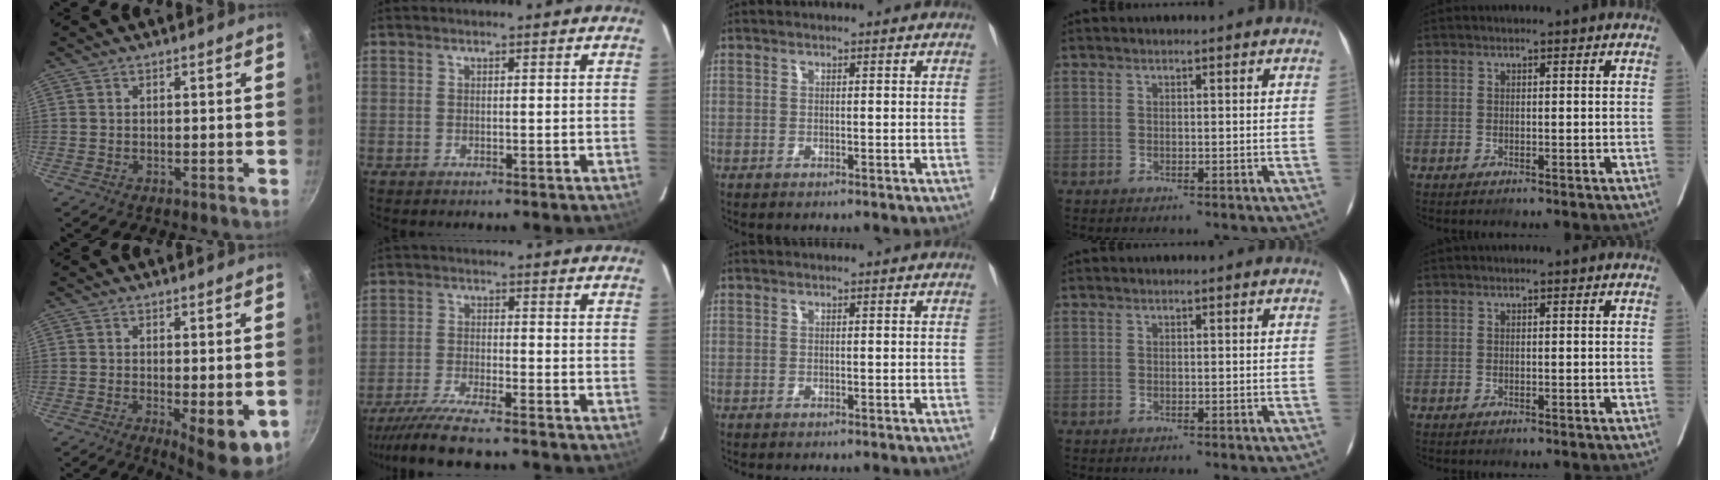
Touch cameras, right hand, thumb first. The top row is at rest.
{"thumb": {"total": 8.8, "force": [-2.5, 3.0, 7.9], "torque": [-0.102, -0.021, -0.030]}, "index": {"total": 9.4, "force": [-8.1, 0.1, 4.7], "torque": [-0.074, -0.027, -0.134]}}